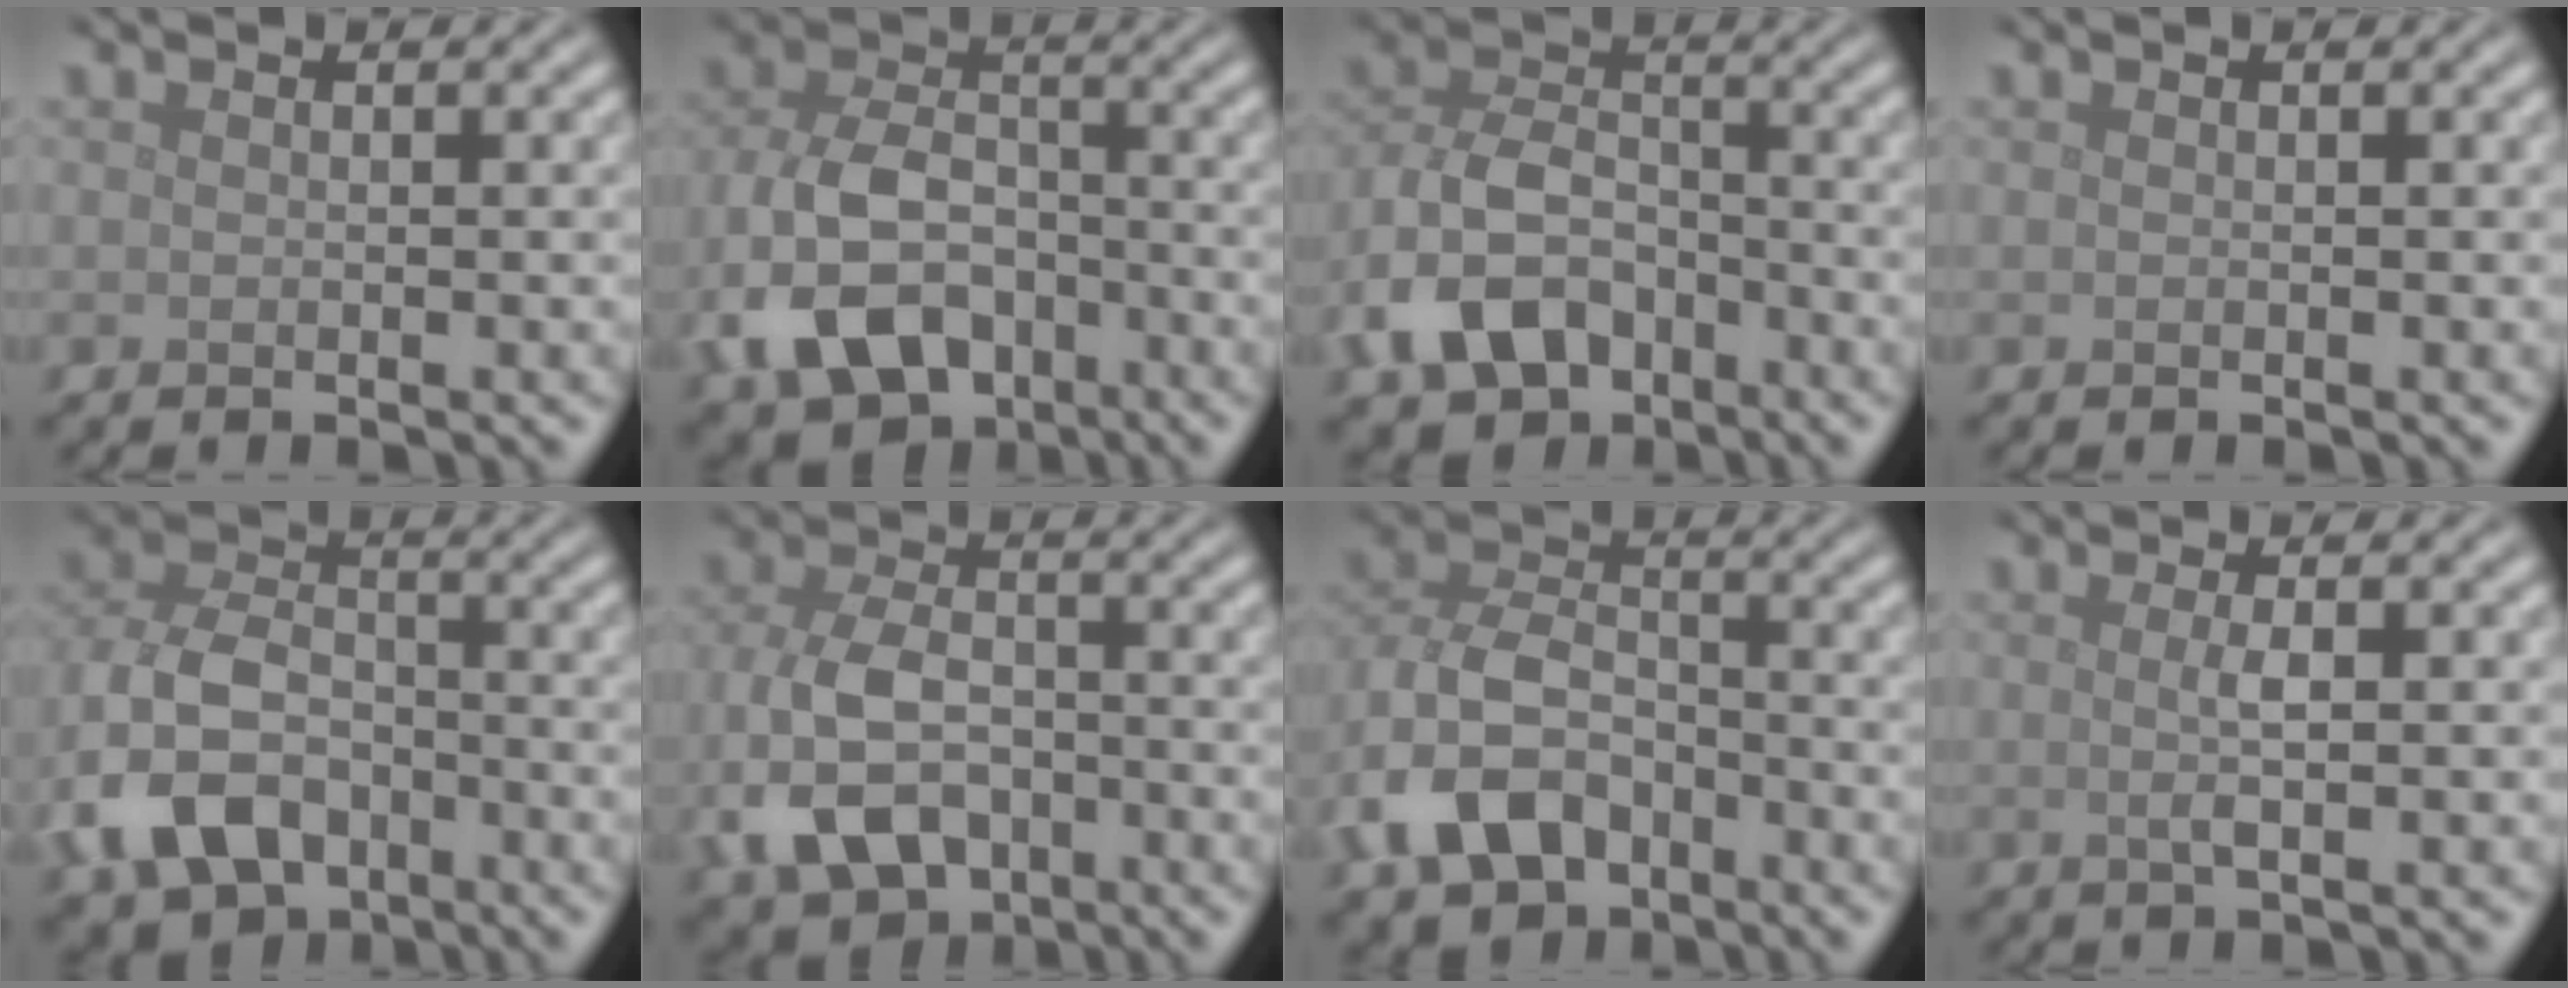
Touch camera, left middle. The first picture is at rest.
{"total": 8.9, "force": [-3.9, 5.9, 5.4], "torque": [-0.116, -0.007, -0.079]}
{"total": 7.4, "force": [-4.0, 4.8, 4.0], "torque": [-0.084, 0.002, -0.086]}
{"total": 0.0}
{"total": 8.9, "force": [-3.8, 6.2, 5.2], "torque": [-0.113, -0.005, -0.080]}
{"total": 7.6, "force": [-3.1, 5.1, 4.8], "torque": [-0.110, -0.010, -0.063]}
{"total": 7.5, "force": [-3.4, 5.1, 4.4], "torque": [-0.095, -0.003, -0.070]}
{"total": 1.8, "force": [0.1, 0.4, 1.8], "torque": [-0.034, 0.001, -0.002]}